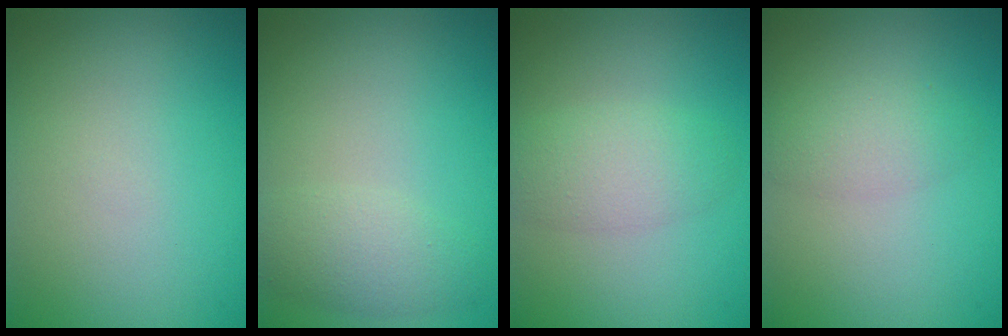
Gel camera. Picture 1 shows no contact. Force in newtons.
{"total": 2.4, "press": 2.4, "slide": 0.1}
{"total": 2.8, "press": 2.8, "slide": 0.2}
{"total": 2.3, "press": 2.3, "slide": 0.0}